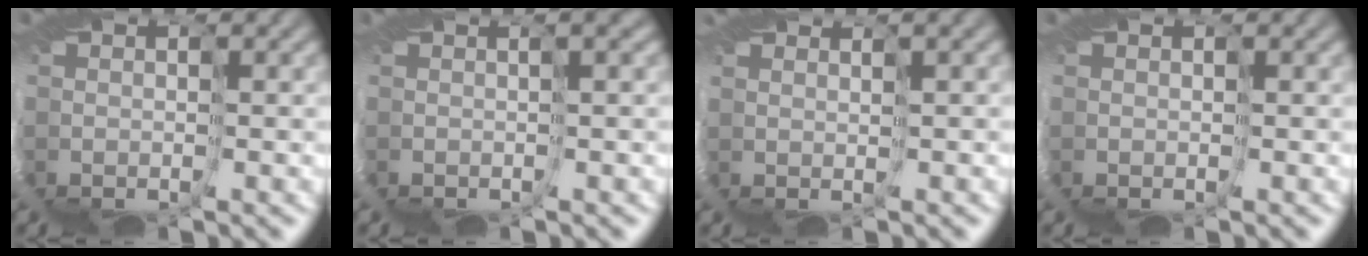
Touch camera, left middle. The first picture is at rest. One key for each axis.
{"total": 3.3, "fx": -0.8, "fy": -2.7, "fz": -1.7, "tx": 0.024, "ty": -0.007, "tz": 0.003}
{"total": 2.8, "fx": 1.4, "fy": -1.8, "fz": -1.5, "tx": 0.037, "ty": -0.002, "tz": 0.029}
{"total": 0.0}